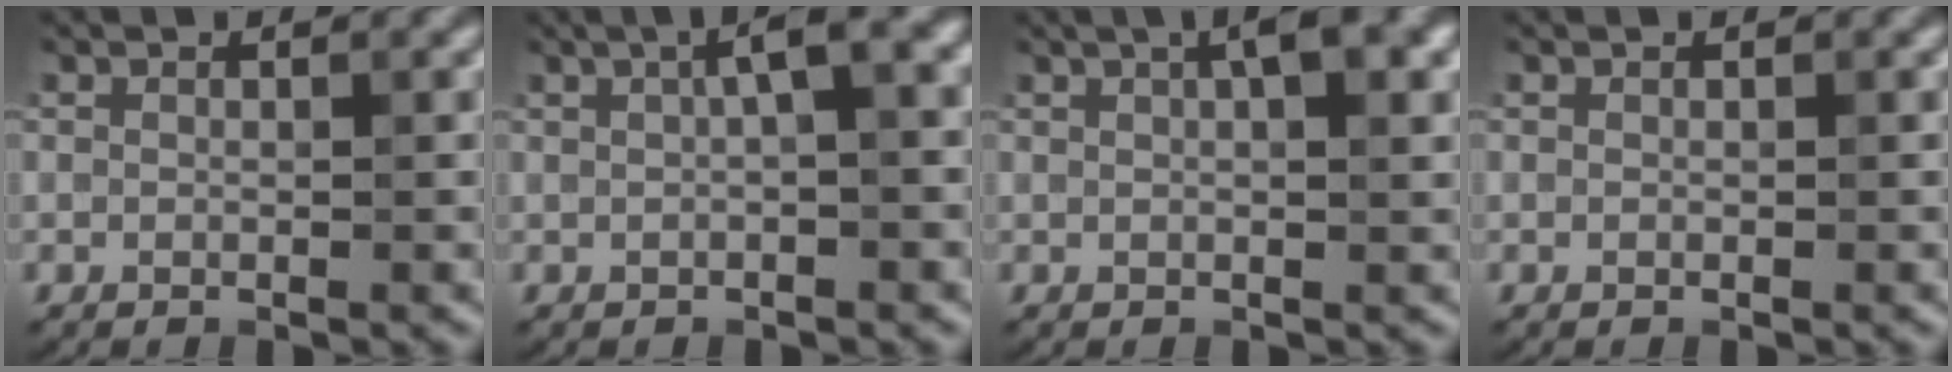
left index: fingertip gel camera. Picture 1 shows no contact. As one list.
[{"total": 3.7, "force": [1.0, 0.7, 3.5], "torque": [-0.054, 0.017, 0.012]}, {"total": 3.7, "force": [1.6, 1.0, 3.2], "torque": [-0.038, 0.009, 0.020]}, {"total": 0.0}]